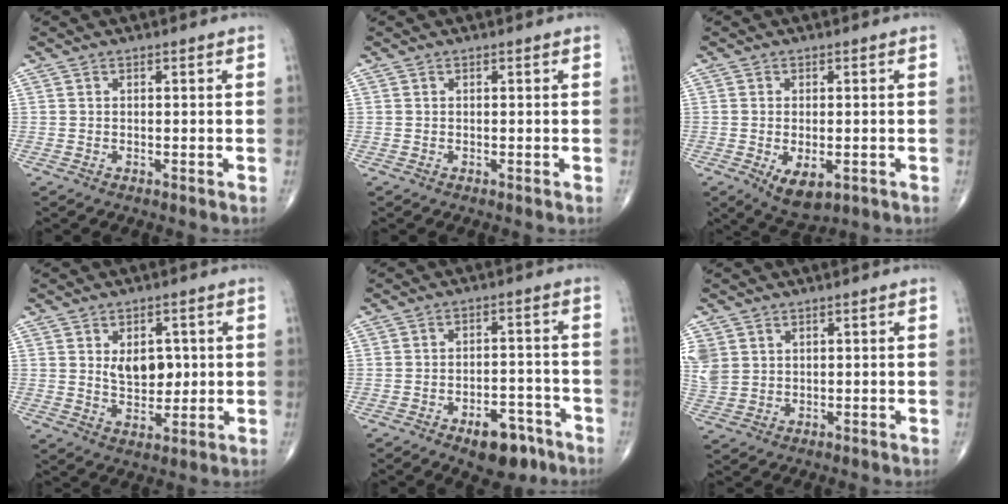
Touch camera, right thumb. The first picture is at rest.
{"total": 0.0}
{"total": 6.4, "force": [-2.0, 3.3, 5.2], "torque": [-0.083, -0.008, -0.022]}
{"total": 7.3, "force": [1.3, 4.8, 5.4], "torque": [-0.056, -0.012, 0.029]}
{"total": 8.5, "force": [-5.2, 4.4, 5.1], "torque": [-0.049, 0.034, -0.070]}
{"total": 8.5, "force": [2.9, 7.2, 3.6], "torque": [-0.102, 0.003, 0.071]}